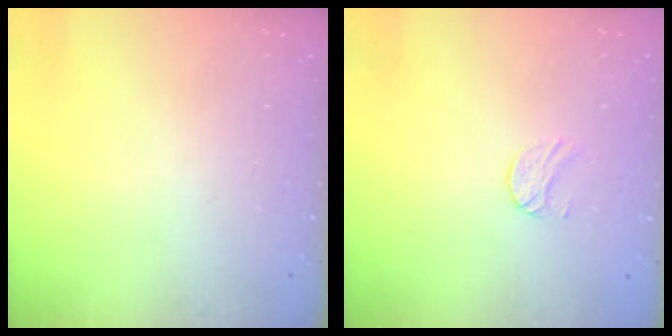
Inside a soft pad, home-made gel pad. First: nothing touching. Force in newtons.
{"total": 5.3, "press": 5.3, "slide": 0.5}